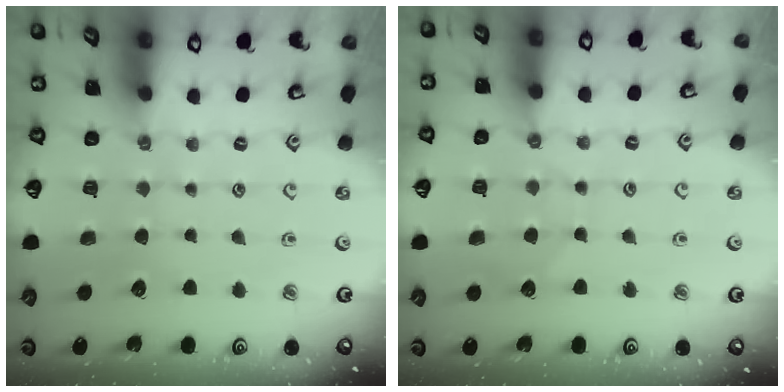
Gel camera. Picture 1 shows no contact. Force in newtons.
{"total": 4.7, "press": 4.6, "slide": 0.5}